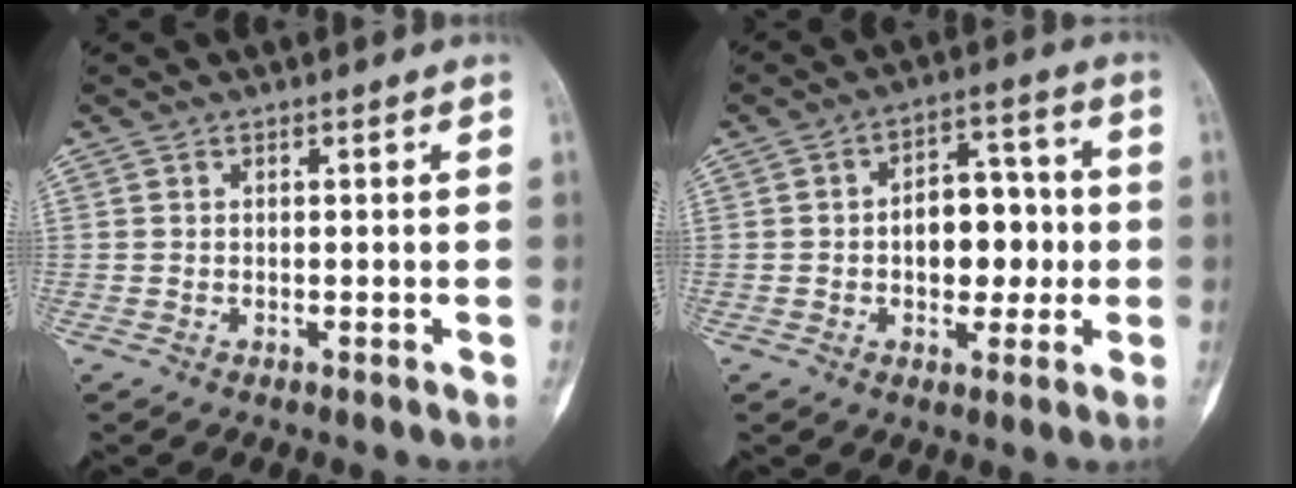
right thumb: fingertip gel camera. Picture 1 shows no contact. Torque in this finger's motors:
{"motor_torque": [-0.42, 0.69, 0.06, -0.01, 0.15]}